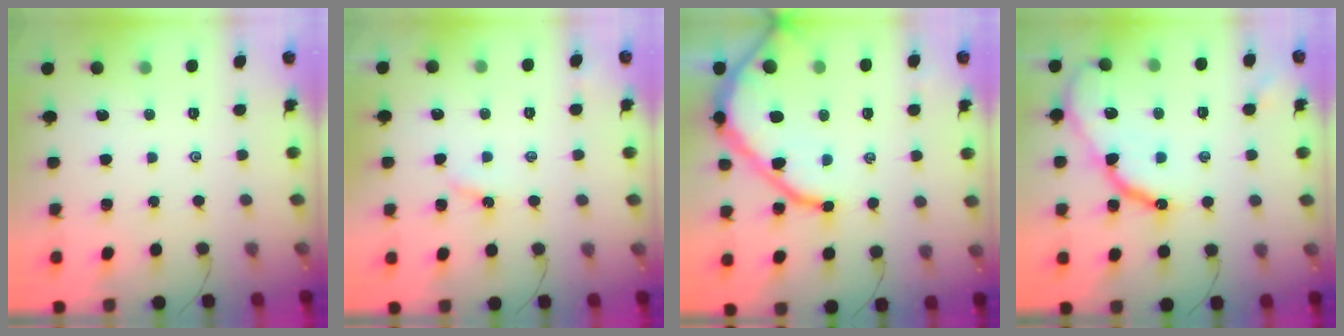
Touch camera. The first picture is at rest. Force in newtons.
{"total": 3.2, "press": 3.2, "slide": 0.3}
{"total": 15.9, "press": 15.7, "slide": 1.8}
{"total": 13.1, "press": 13.1, "slide": 1.2}